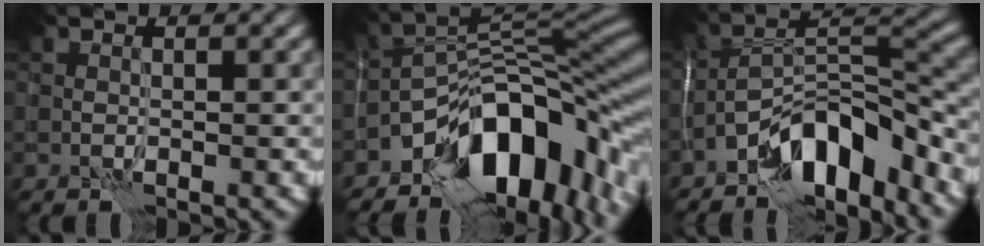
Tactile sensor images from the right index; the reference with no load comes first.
{"total": 12.8, "force": [-6.5, 6.5, 8.9], "torque": [-0.108, 0.005, -0.114]}
{"total": 8.8, "force": [-6.0, 3.2, 5.6], "torque": [-0.079, 0.012, -0.116]}